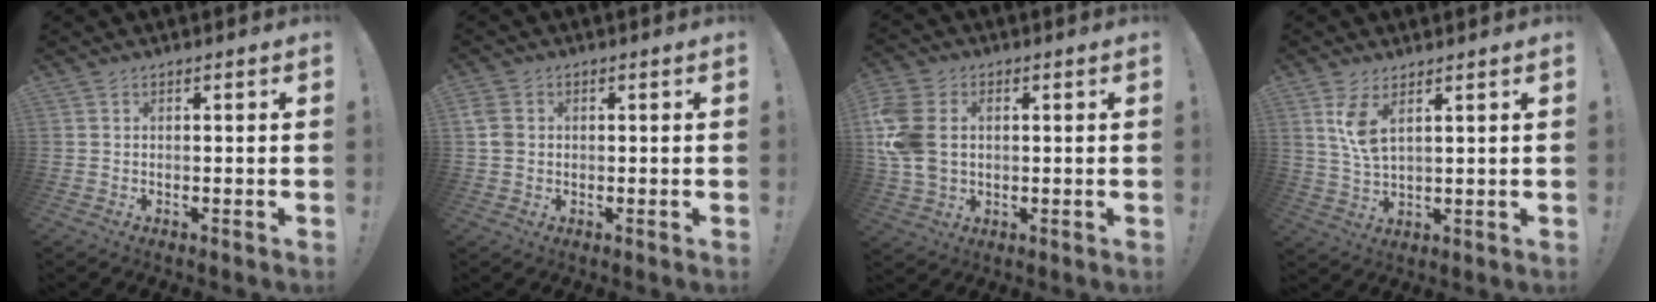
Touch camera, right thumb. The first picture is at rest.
{"total": 4.4, "force": [0.5, 3.7, 2.3], "torque": [-0.050, 0.003, 0.010]}
{"total": 13.0, "force": [1.6, 9.5, 8.7], "torque": [-0.184, -0.005, 0.031]}
{"total": 6.9, "force": [3.6, 2.5, 5.3], "torque": [-0.092, -0.024, 0.061]}